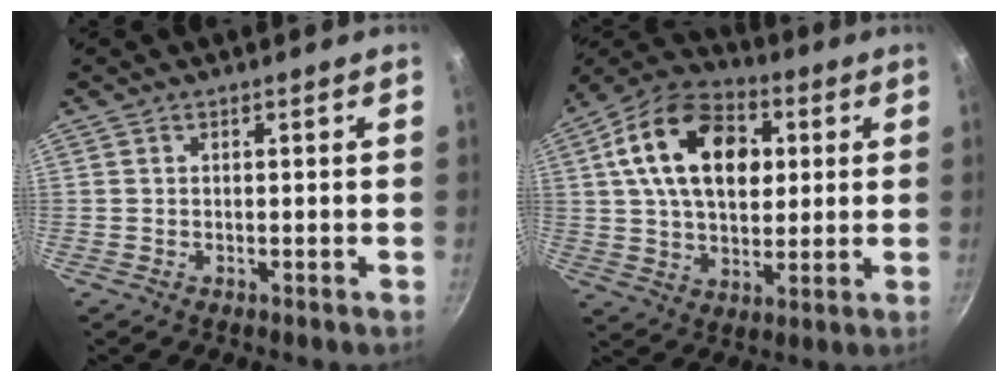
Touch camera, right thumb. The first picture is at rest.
{"total": 19.5, "force": [4.8, 12.7, 13.9], "torque": [-0.207, 0.009, 0.068]}